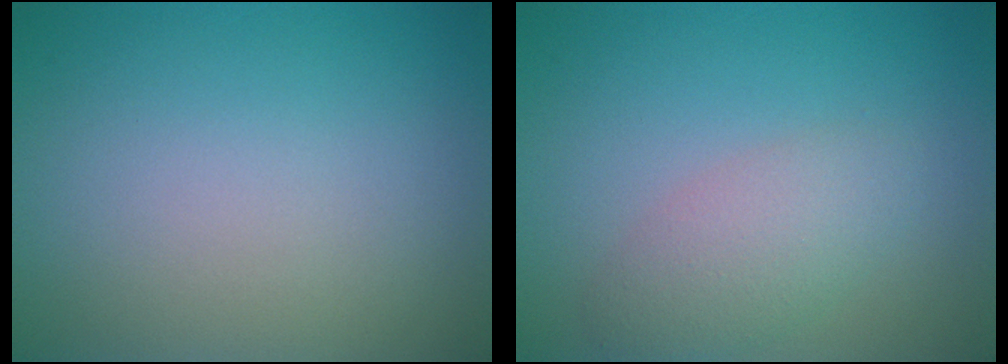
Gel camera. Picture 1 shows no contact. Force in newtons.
{"total": 3.0, "press": 3.0, "slide": 0.1}